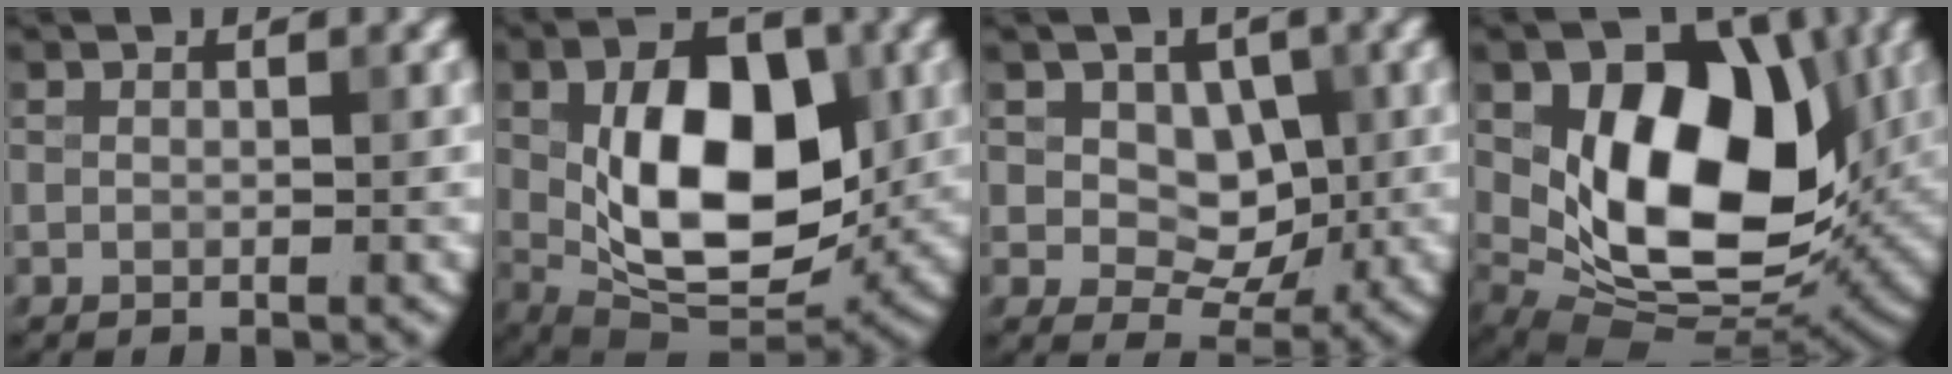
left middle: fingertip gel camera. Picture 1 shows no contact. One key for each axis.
{"total": 12.0, "fx": 0.5, "fy": 6.8, "fz": 9.9, "tx": -0.155, "ty": -0.004, "tz": 0.011}
{"total": 4.5, "fx": 0.9, "fy": 3.5, "fz": 2.7, "tx": -0.041, "ty": -0.012, "tz": 0.012}
{"total": 13.3, "fx": 2.4, "fy": 8.5, "fz": 9.9, "tx": -0.140, "ty": -0.015, "tz": 0.042}